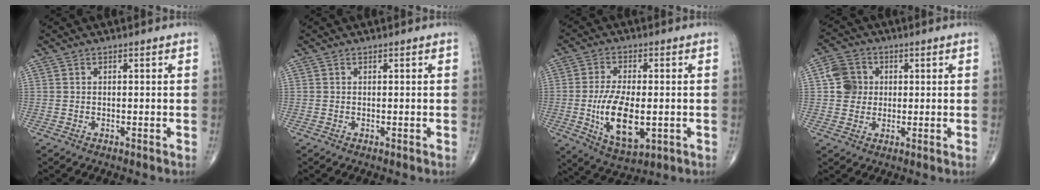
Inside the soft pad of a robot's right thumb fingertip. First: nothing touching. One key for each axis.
{"total": 0.0}
{"total": 12.9, "fx": -2.1, "fy": 6.1, "fz": 11.1, "tx": -0.199, "ty": -0.012, "tz": -0.026}
{"total": 6.4, "fx": 0.8, "fy": 5.8, "fz": 2.4, "tx": -0.023, "ty": 0.005, "tz": 0.008}